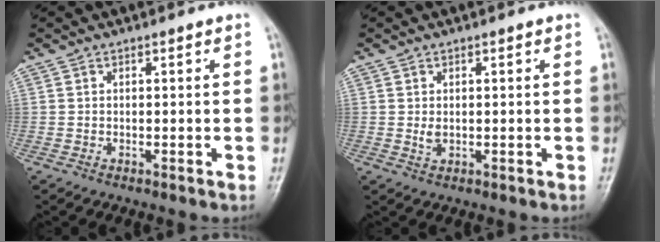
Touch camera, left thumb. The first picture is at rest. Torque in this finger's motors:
{"motor_torque": [-0.08, 0.04, -0.08, -0.04, 0.00]}